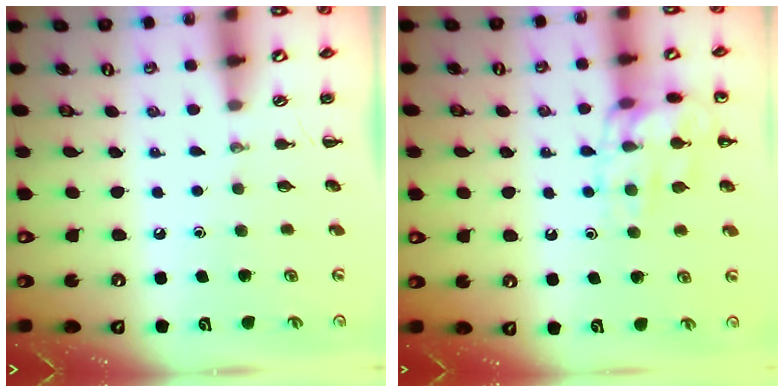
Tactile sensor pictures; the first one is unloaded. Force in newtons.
{"total": 13.1, "press": 13.0, "slide": 1.1}